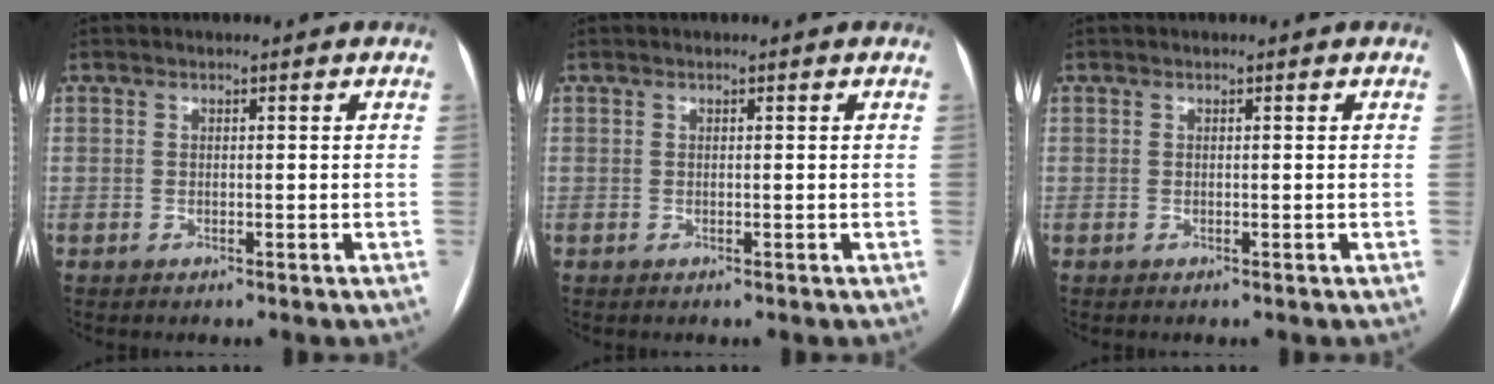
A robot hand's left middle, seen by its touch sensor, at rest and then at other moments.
{"total": 0.0}
{"total": 0.0}